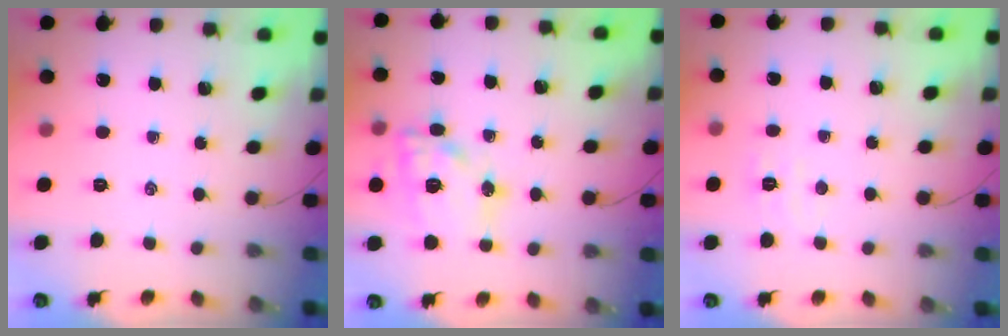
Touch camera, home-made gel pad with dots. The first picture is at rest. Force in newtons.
{"total": 15.4, "press": 15.3, "slide": 2.2}
{"total": 3.9, "press": 3.8, "slide": 1.0}